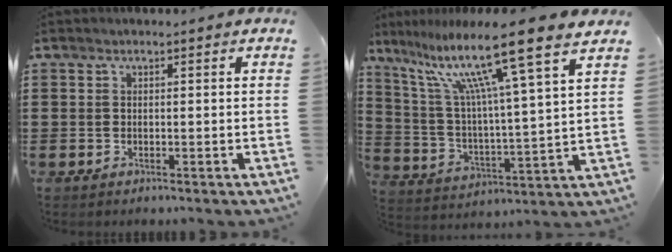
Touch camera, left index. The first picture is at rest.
{"total": 13.8, "force": [10.0, 0.3, 9.4], "torque": [-0.192, -0.067, 0.154]}